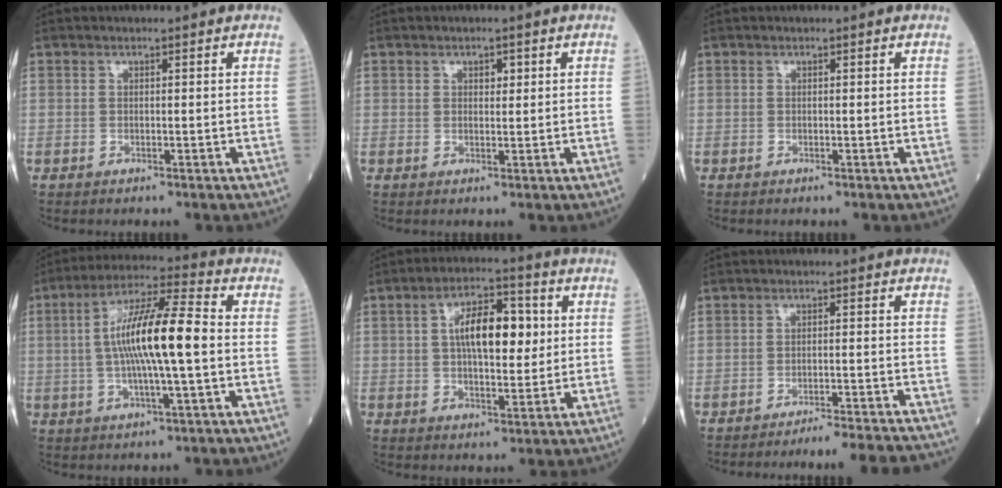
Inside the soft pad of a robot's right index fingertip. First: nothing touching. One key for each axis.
{"total": 1.6, "fx": 0.7, "fy": 1.0, "fz": 1.1, "tx": -0.017, "ty": 0.003, "tz": 0.010}
{"total": 0.0}
{"total": 13.3, "fx": -0.1, "fy": 1.4, "fz": 13.2, "tx": -0.240, "ty": 0.014, "tz": -0.008}
{"total": 10.3, "fx": 2.0, "fy": 4.1, "fz": 9.2, "tx": -0.153, "ty": 0.022, "tz": 0.029}
{"total": 11.9, "fx": -11.4, "fy": -1.0, "fz": 3.2, "tx": -0.011, "ty": -0.017, "tz": -0.145}